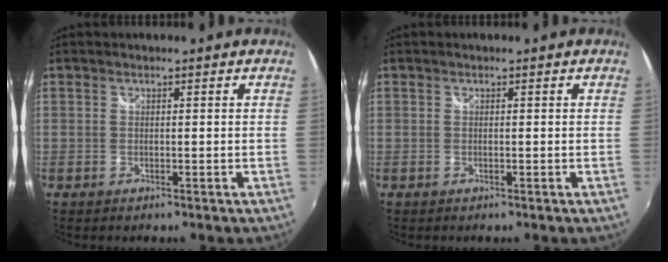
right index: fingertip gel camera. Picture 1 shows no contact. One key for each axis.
{"total": 0.0}